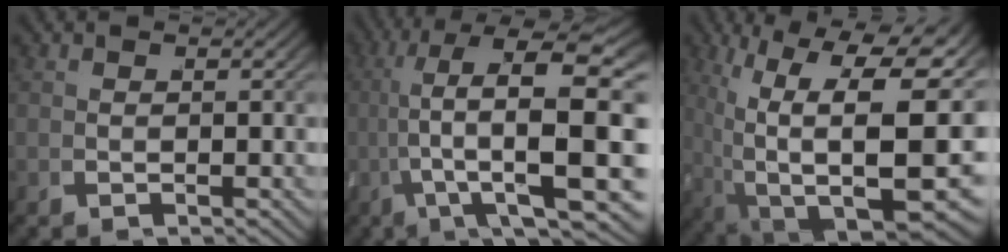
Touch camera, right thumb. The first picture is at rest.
{"total": 16.3, "force": [1.4, 7.7, 14.4], "torque": [-0.261, -0.031, 0.047]}
{"total": 17.6, "force": [-0.4, 10.0, 14.5], "torque": [-0.237, -0.063, 0.027]}